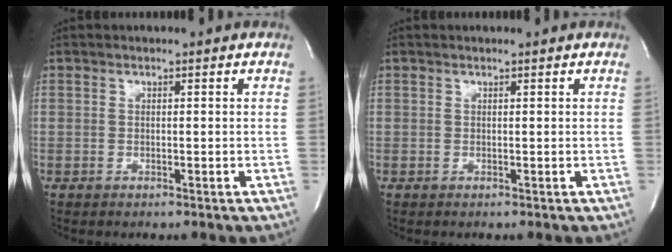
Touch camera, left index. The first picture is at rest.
{"total": 0.6, "force": [0.5, -0.1, 0.3], "torque": [-0.008, 0.003, 0.011]}